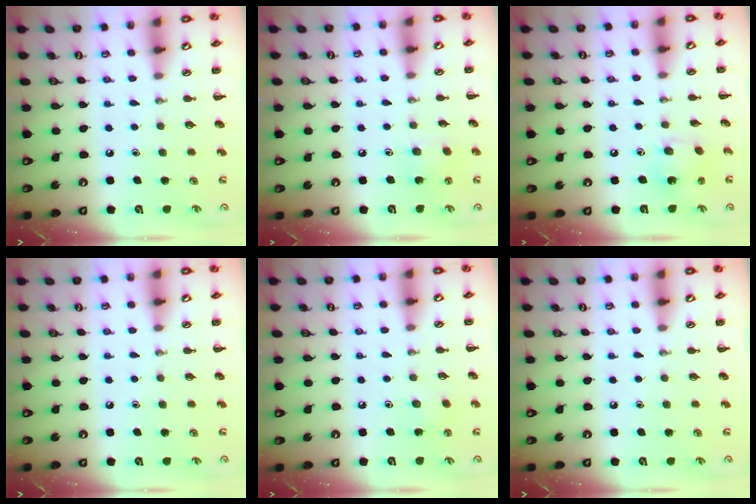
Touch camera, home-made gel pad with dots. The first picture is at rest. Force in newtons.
{"total": 3.7, "press": 3.5, "slide": 1.1}
{"total": 4.2, "press": 4.1, "slide": 0.8}
{"total": 0.0}
{"total": 2.5, "press": 2.3, "slide": 0.7}
{"total": 0.0}